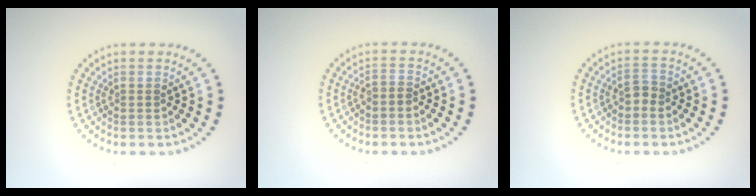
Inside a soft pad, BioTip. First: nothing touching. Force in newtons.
{"total": 0.8, "press": 0.4, "slide": 0.7}
{"total": 0.9, "press": 0.8, "slide": 0.4}